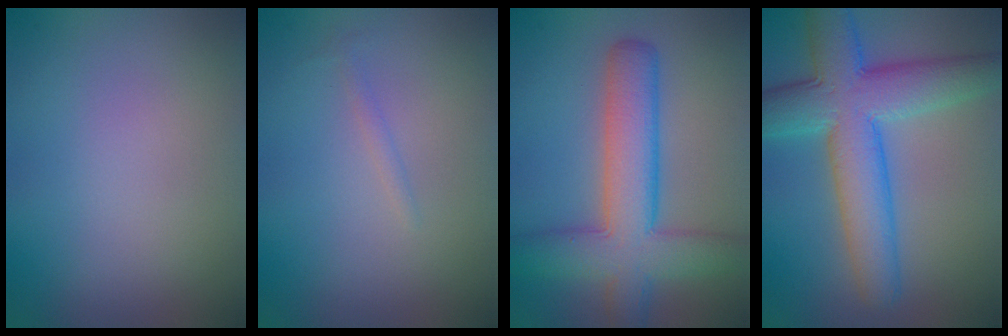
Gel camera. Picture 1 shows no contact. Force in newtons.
{"total": 0.6, "press": 0.6, "slide": 0.0}
{"total": 7.8, "press": 7.8, "slide": 0.4}
{"total": 9.0, "press": 9.0, "slide": 0.2}